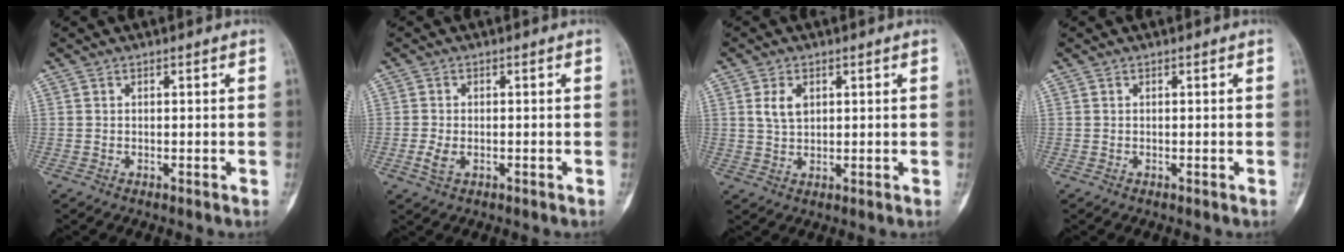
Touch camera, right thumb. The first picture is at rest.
{"total": 2.8, "force": [-0.8, 1.7, 2.1], "torque": [-0.046, 0.001, -0.016]}
{"total": 3.9, "force": [1.5, 2.5, 2.6], "torque": [-0.040, -0.003, 0.031]}
{"total": 0.0}